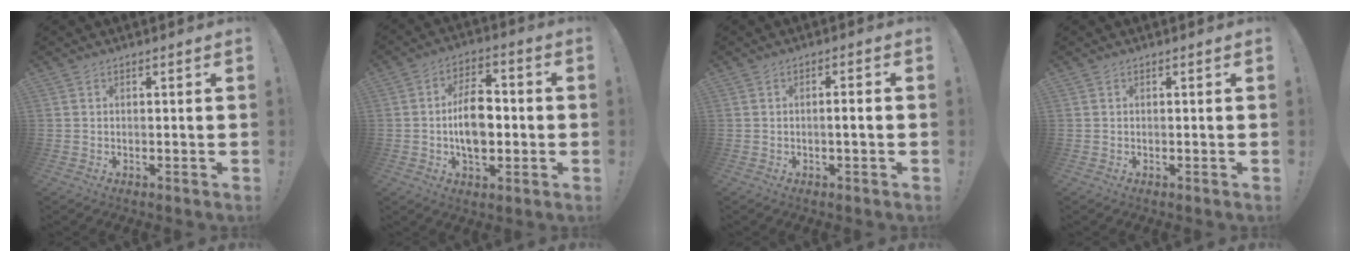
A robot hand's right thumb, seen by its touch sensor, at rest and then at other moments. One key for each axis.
{"total": 12.2, "fx": -1.5, "fy": 7.3, "fz": 9.6, "tx": -0.180, "ty": 0.009, "tz": -0.028}
{"total": 2.8, "fx": -0.7, "fy": 0.0, "fz": 2.7, "tx": -0.056, "ty": 0.004, "tz": -0.013}
{"total": 0.0}